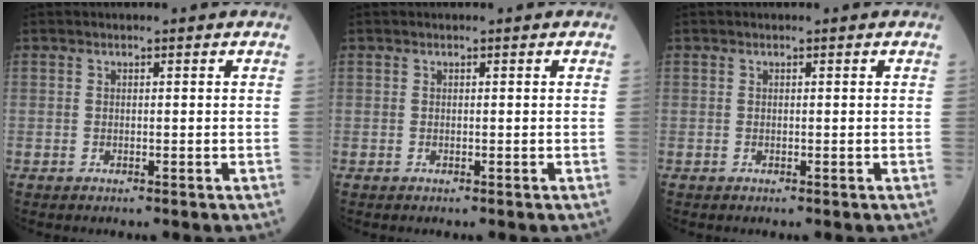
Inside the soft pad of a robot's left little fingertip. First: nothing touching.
{"total": 0.0}
{"total": 0.0}